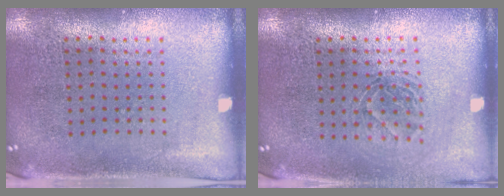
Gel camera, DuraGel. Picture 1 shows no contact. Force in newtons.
{"total": 1.3, "press": 1.1, "slide": 0.6}